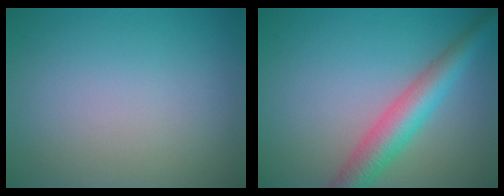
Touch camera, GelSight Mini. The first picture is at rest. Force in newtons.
{"total": 5.0, "press": 5.0, "slide": 0.2}